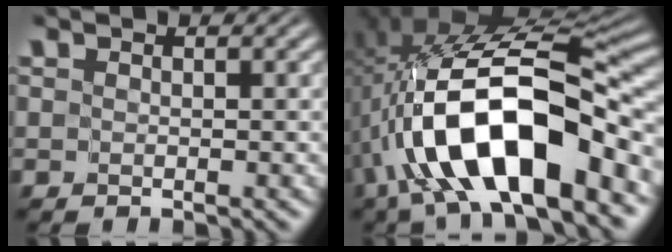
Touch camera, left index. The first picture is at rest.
{"total": 13.7, "force": [-5.0, 5.0, 11.7], "torque": [-0.201, 0.016, -0.085]}